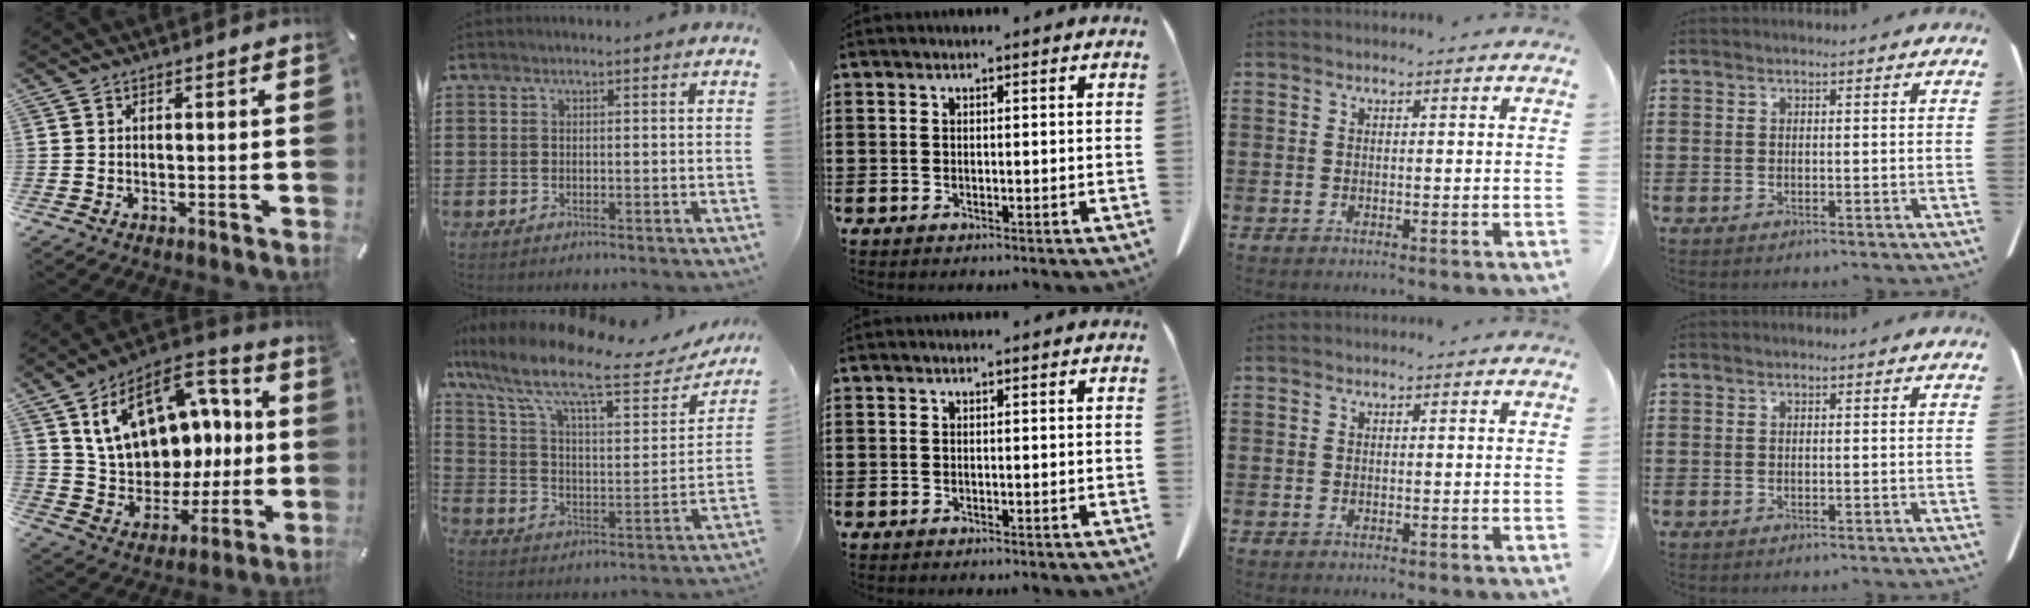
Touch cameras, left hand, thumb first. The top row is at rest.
{"thumb": {"total": 19.6, "force": [6.9, 14.2, 11.7], "torque": [-0.207, -0.026, 0.131]}, "index": {"total": 13.1, "force": [9.6, 2.6, 8.5], "torque": [-0.188, -0.051, 0.156]}}